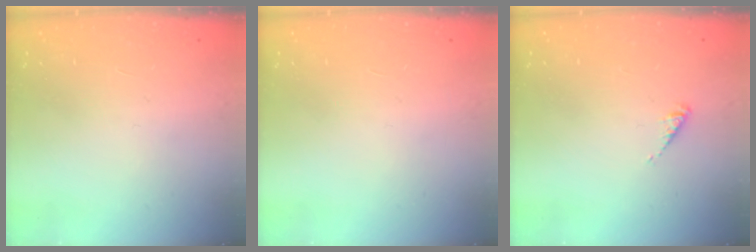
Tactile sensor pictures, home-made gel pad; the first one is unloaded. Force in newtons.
{"total": 0.0}
{"total": 1.1, "press": 1.0, "slide": 0.3}